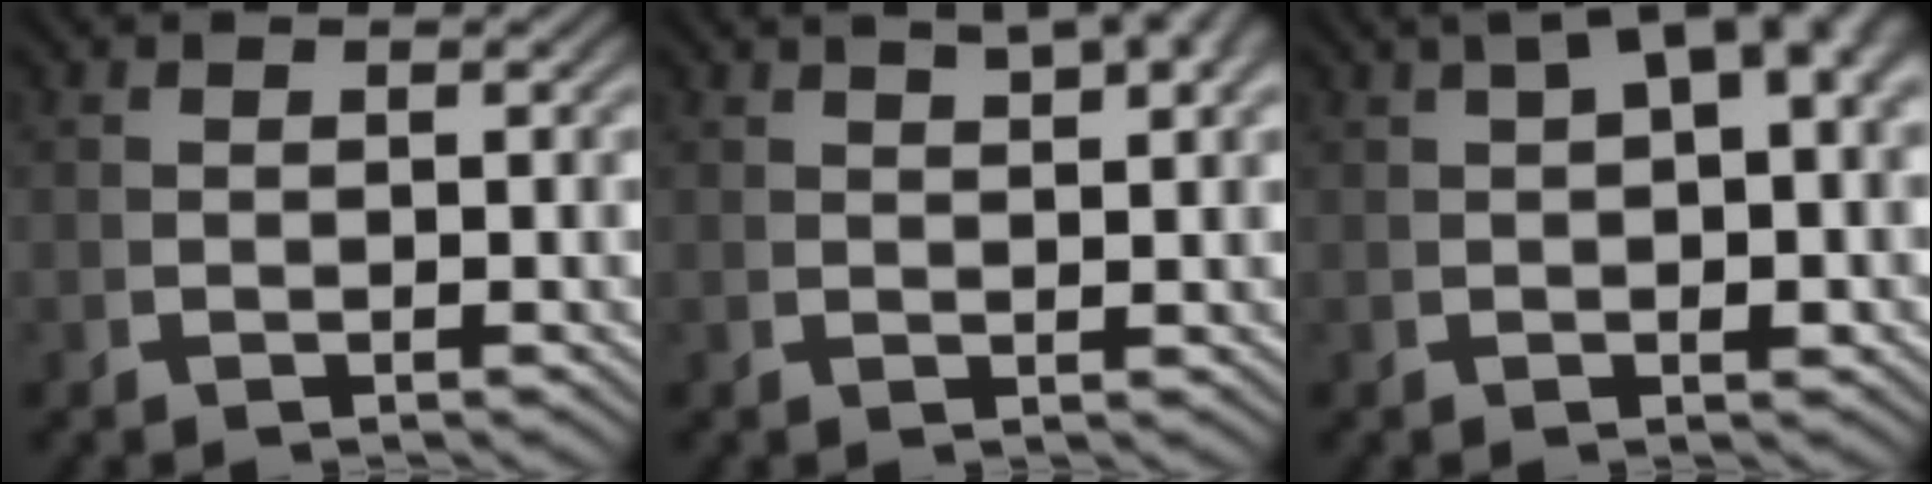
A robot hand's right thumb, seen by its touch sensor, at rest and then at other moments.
{"total": 5.9, "force": [3.4, 2.3, 4.2], "torque": [-0.034, 0.024, 0.045]}
{"total": 6.8, "force": [2.5, 3.0, 5.6], "torque": [-0.070, 0.021, 0.031]}